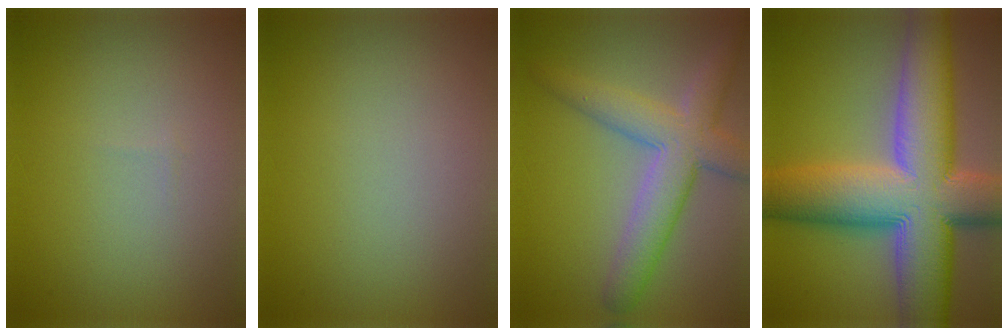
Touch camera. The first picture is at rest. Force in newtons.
{"total": 0.0}
{"total": 6.0, "press": 6.0, "slide": 0.3}
{"total": 15.2, "press": 15.2, "slide": 0.8}